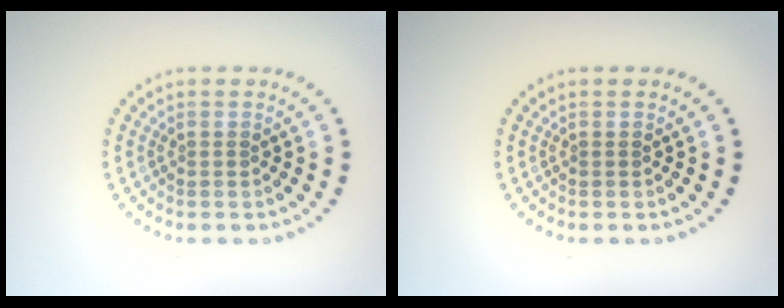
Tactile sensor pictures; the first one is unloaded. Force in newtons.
{"total": 0.0}